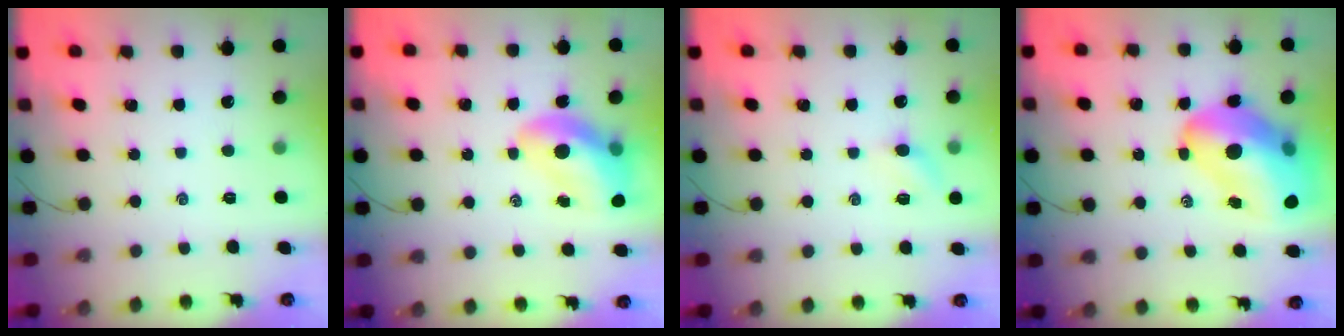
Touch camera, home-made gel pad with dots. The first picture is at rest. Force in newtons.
{"total": 11.9, "press": 11.4, "slide": 3.5}
{"total": 4.0, "press": 3.9, "slide": 1.2}
{"total": 22.2, "press": 21.4, "slide": 5.7}